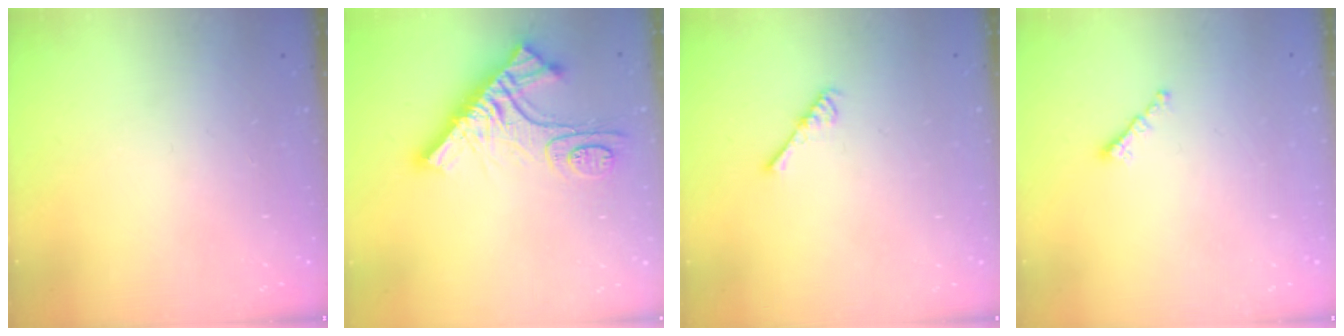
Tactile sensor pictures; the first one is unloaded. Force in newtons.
{"total": 14.2, "press": 14.1, "slide": 1.5}
{"total": 2.6, "press": 2.6, "slide": 0.5}
{"total": 0.7, "press": 0.6, "slide": 0.4}